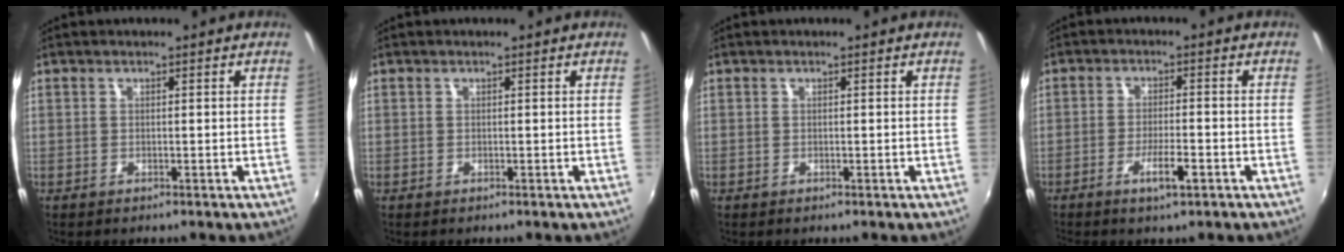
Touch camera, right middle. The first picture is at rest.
{"total": 0.0}
{"total": 0.0}
{"total": 4.6, "force": [-2.7, 0.6, 3.8], "torque": [-0.078, -0.005, -0.045]}